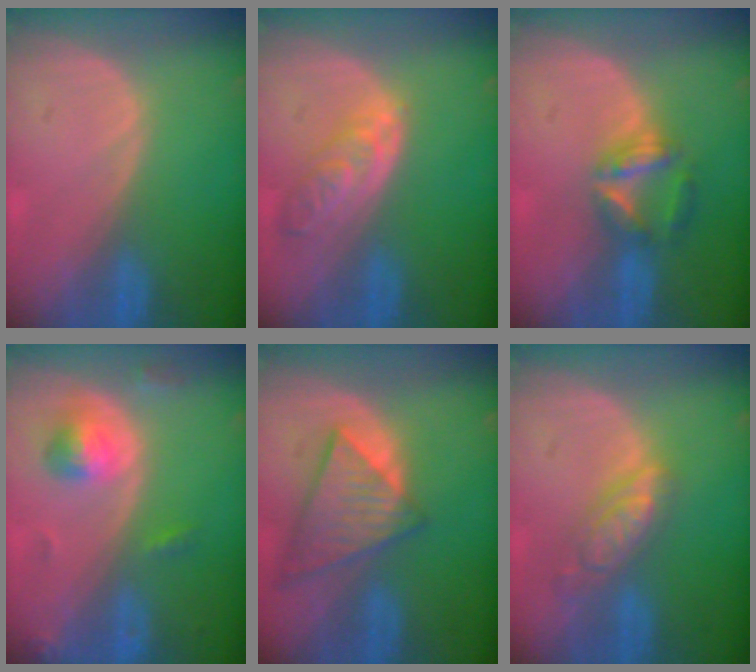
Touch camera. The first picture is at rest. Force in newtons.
{"total": 5.4, "press": 5.1, "slide": 1.9}
{"total": 5.8, "press": 5.4, "slide": 2.3}
{"total": 4.8, "press": 4.8, "slide": 0.7}
{"total": 8.9, "press": 7.6, "slide": 4.5}
{"total": 5.8, "press": 5.1, "slide": 2.8}